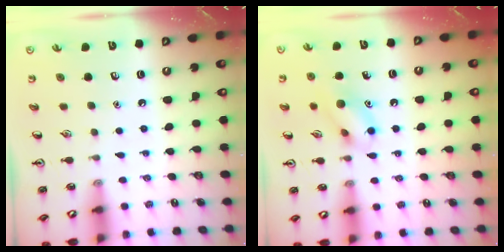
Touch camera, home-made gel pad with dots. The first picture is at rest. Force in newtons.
{"total": 10.5, "press": 10.5, "slide": 0.7}